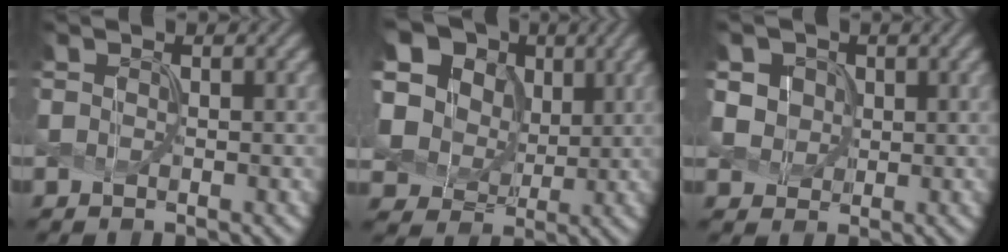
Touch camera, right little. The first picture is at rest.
{"total": 13.5, "force": [5.3, 10.5, 6.7], "torque": [-0.171, 0.035, 0.097]}
{"total": 4.3, "force": [1.8, 3.5, 1.9], "torque": [-0.058, 0.007, 0.034]}